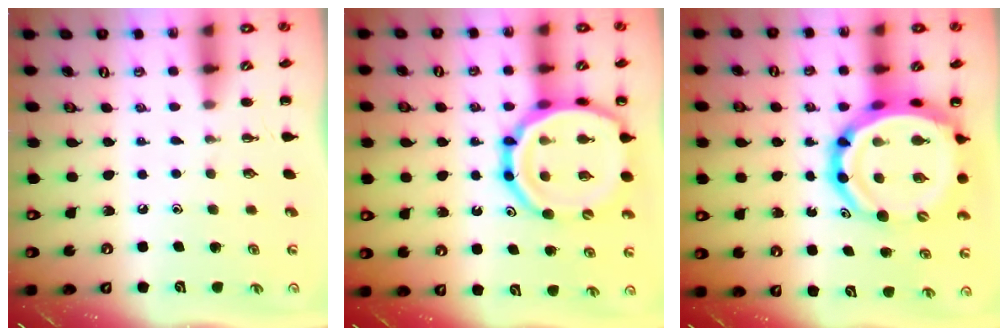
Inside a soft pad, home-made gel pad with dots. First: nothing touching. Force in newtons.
{"total": 22.2, "press": 21.9, "slide": 4.0}
{"total": 19.9, "press": 19.2, "slide": 5.2}